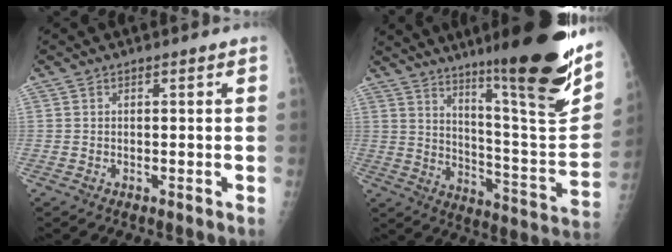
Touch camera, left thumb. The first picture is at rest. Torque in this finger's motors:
{"motor_torque": [4.63, 0.37, 1.45, -1.32, 0.42]}